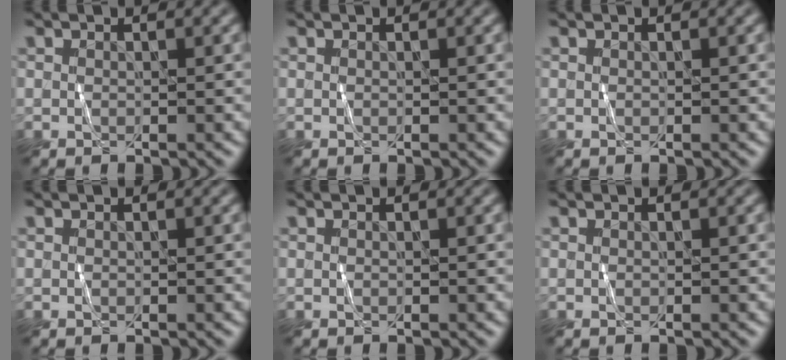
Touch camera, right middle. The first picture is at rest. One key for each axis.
{"total": 0.0}
{"total": 0.0}
{"total": 0.0}
{"total": 0.0}
{"total": 0.0}